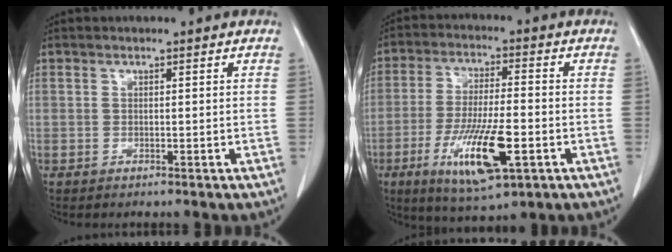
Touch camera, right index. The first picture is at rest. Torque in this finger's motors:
{"motor_torque": [1.24, -0.91, 0.34, 0.10]}